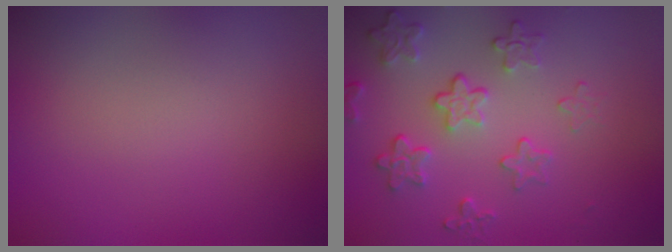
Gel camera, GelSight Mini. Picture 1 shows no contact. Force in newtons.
{"total": 4.1, "press": 3.3, "slide": 2.5}